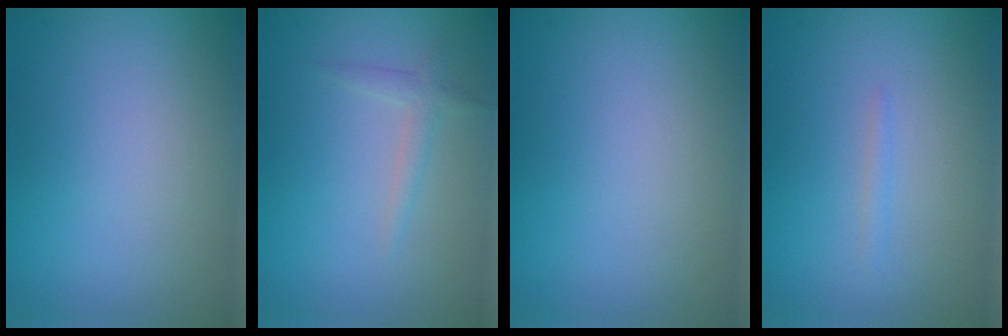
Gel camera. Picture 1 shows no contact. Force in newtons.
{"total": 1.3, "press": 1.3, "slide": 0.0}
{"total": 0.0}
{"total": 0.8, "press": 0.7, "slide": 0.1}